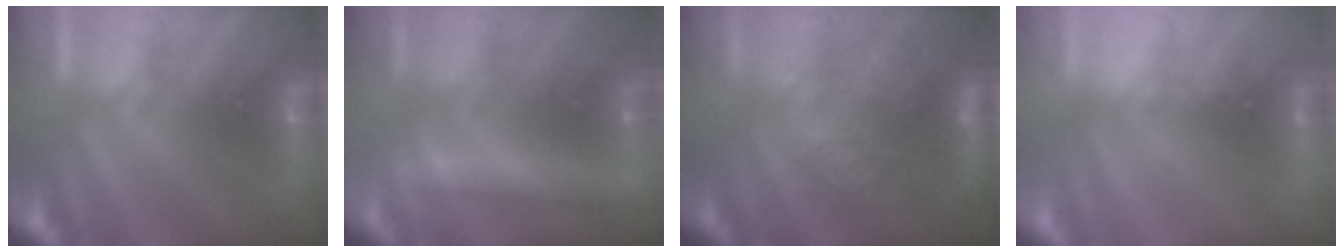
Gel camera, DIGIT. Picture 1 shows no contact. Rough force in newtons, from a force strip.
{"total": 2.4}
{"total": 7.0}
{"total": 2.1}